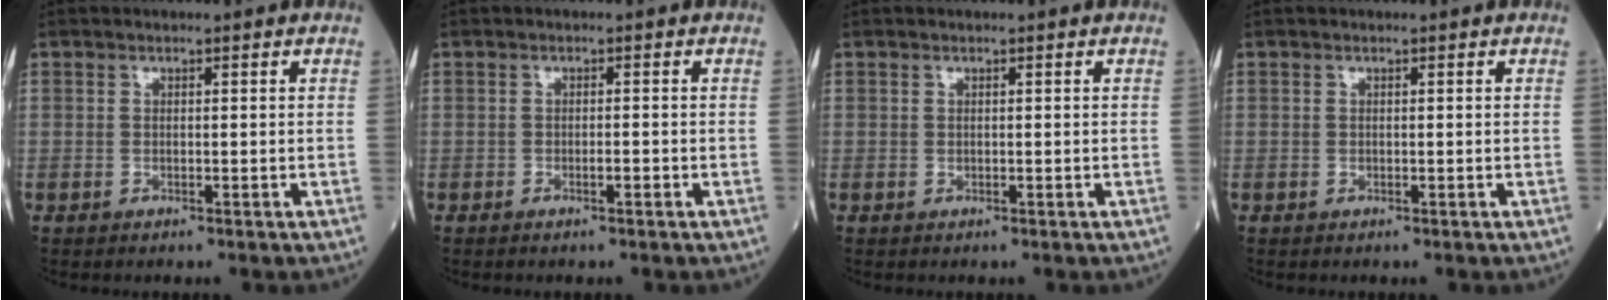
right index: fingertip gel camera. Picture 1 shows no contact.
{"total": 1.2, "force": [-0.5, 0.2, 1.1], "torque": [-0.021, -0.001, -0.008]}
{"total": 0.0}
{"total": 0.0}